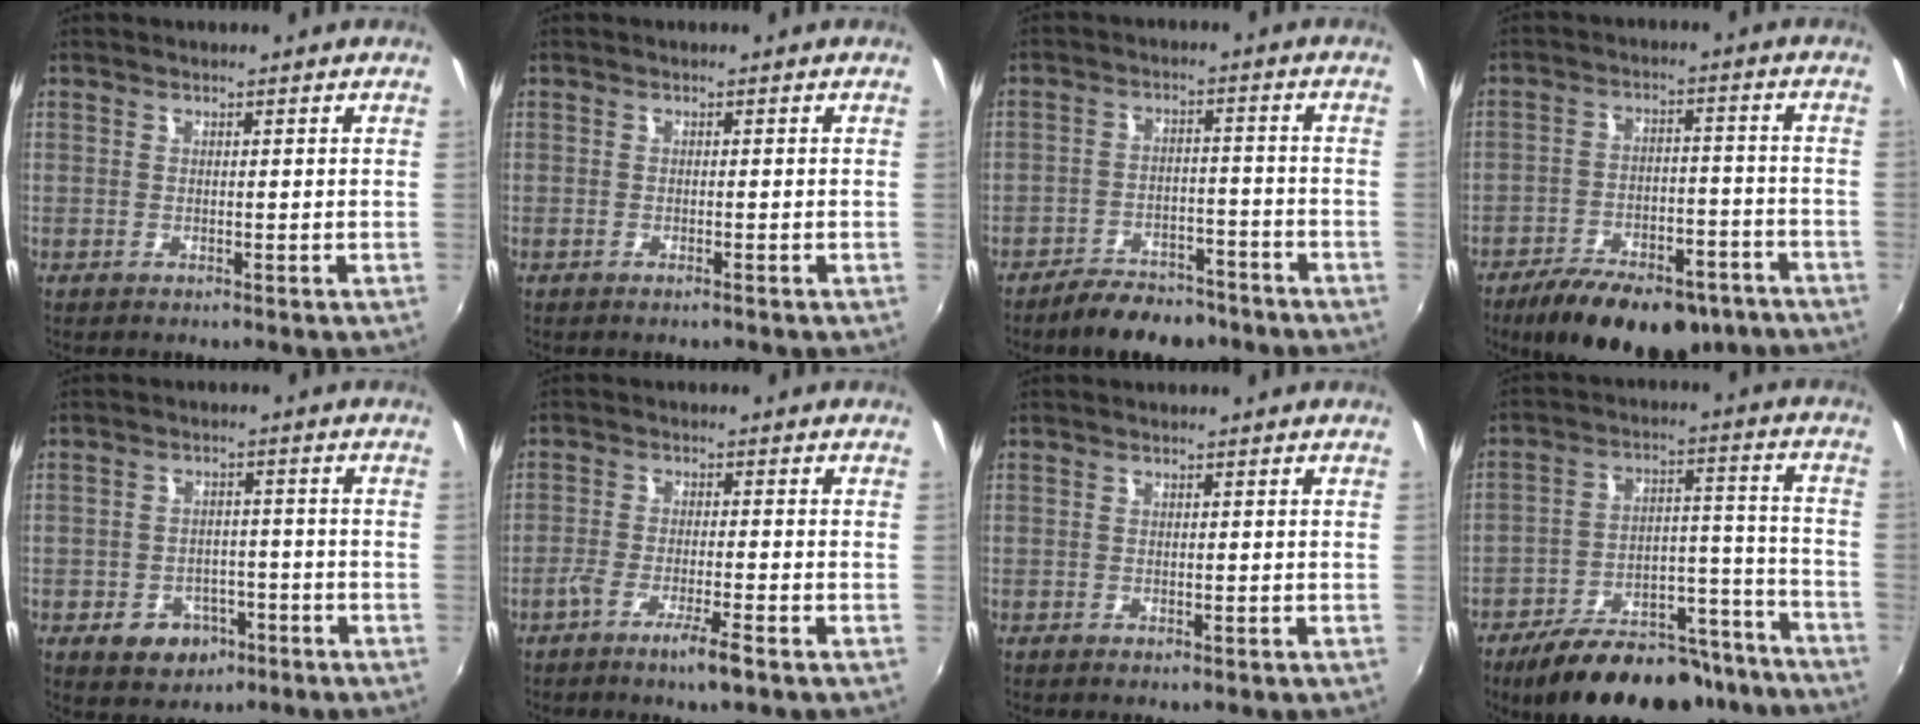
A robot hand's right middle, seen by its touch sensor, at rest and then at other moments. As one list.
[{"total": 0.7, "force": [-0.6, 0.1, 0.3], "torque": [-0.005, -0.002, -0.011]}, {"total": 9.9, "force": [-8.1, 4.0, 4.2], "torque": [-0.092, 0.010, -0.115]}, {"total": 20.2, "force": [-15.0, 8.4, 10.5], "torque": [-0.191, -0.012, -0.206]}, {"total": 7.4, "force": [-3.8, 5.6, 2.9], "torque": [-0.073, 0.011, -0.040]}, {"total": 5.4, "force": [-3.6, 0.1, 4.0], "torque": [-0.088, -0.009, -0.067]}, {"total": 0.8, "force": [-0.5, 0.5, 0.4], "torque": [-0.008, -0.004, -0.009]}, {"total": 23.2, "force": [-18.4, 9.6, 10.5], "torque": [-0.177, 0.031, -0.239]}]